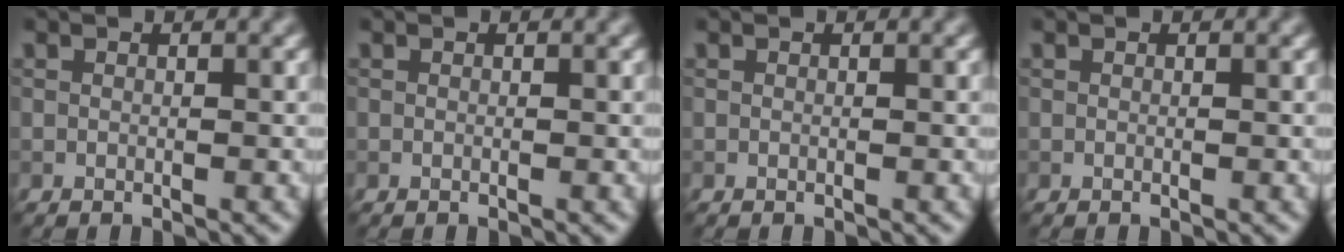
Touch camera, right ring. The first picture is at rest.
{"total": 0.0}
{"total": 0.0}
{"total": 0.0}